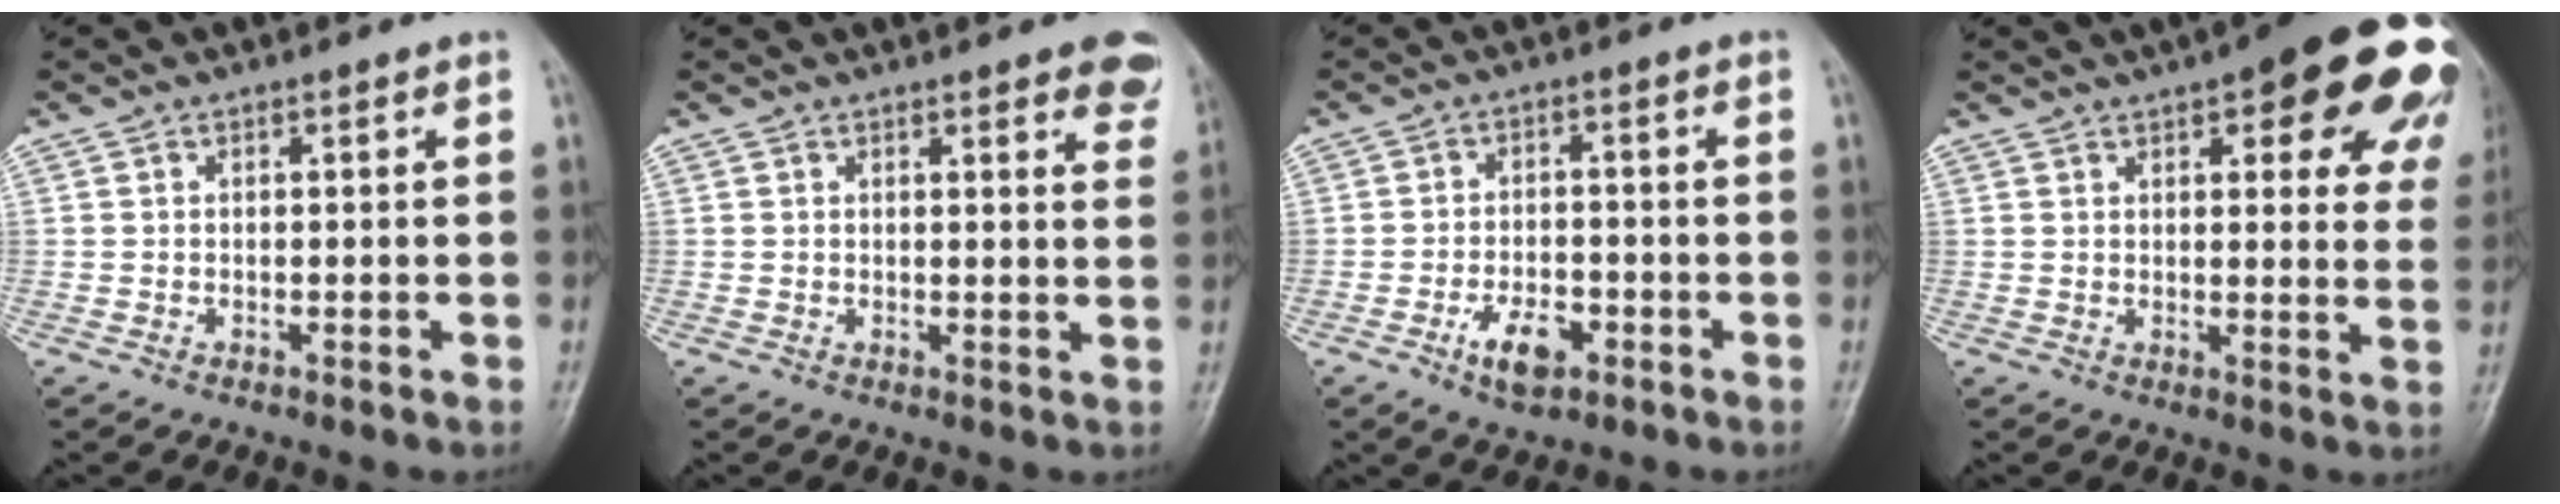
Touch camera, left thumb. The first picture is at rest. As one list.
[{"total": 8.0, "force": [5.6, 2.2, 5.2], "torque": [-0.038, -0.019, 0.052]}, {"total": 6.2, "force": [-3.0, 3.3, 4.4], "torque": [-0.066, 0.014, -0.050]}, {"total": 22.3, "force": [11.8, 7.7, 17.3], "torque": [-0.179, -0.017, 0.129]}]